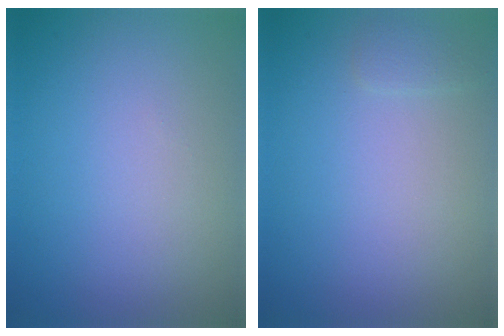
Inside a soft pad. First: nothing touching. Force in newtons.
{"total": 0.8, "press": 0.8, "slide": 0.1}